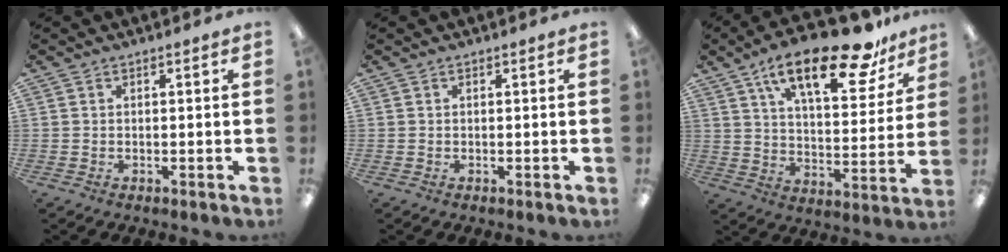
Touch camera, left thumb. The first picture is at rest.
{"total": 0.0}
{"total": 21.9, "force": [14.6, 7.4, 14.5], "torque": [-0.219, -0.084, 0.236]}